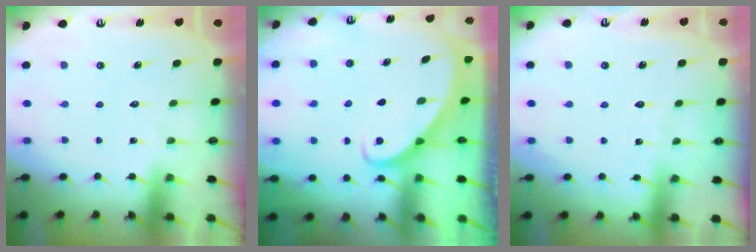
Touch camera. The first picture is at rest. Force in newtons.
{"total": 2.2, "press": 2.2, "slide": 0.2}
{"total": 2.2, "press": 2.2, "slide": 0.2}